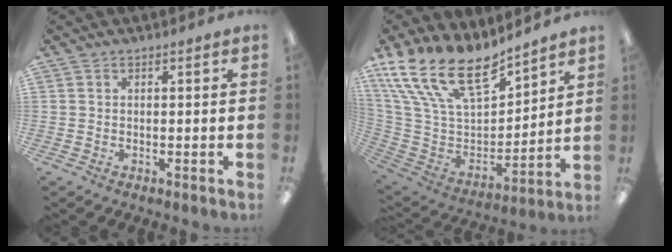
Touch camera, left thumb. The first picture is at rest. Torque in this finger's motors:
{"motor_torque": [0.39, 0.37, 1.25, -1.52, 0.50]}